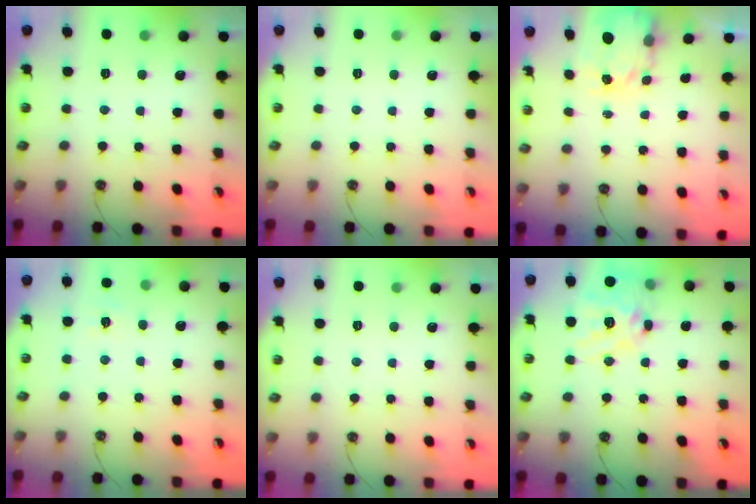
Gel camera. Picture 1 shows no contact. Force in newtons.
{"total": 0.0}
{"total": 4.2, "press": 4.2, "slide": 0.6}
{"total": 5.0, "press": 4.9, "slide": 0.5}
{"total": 0.0}
{"total": 18.5, "press": 18.3, "slide": 2.2}